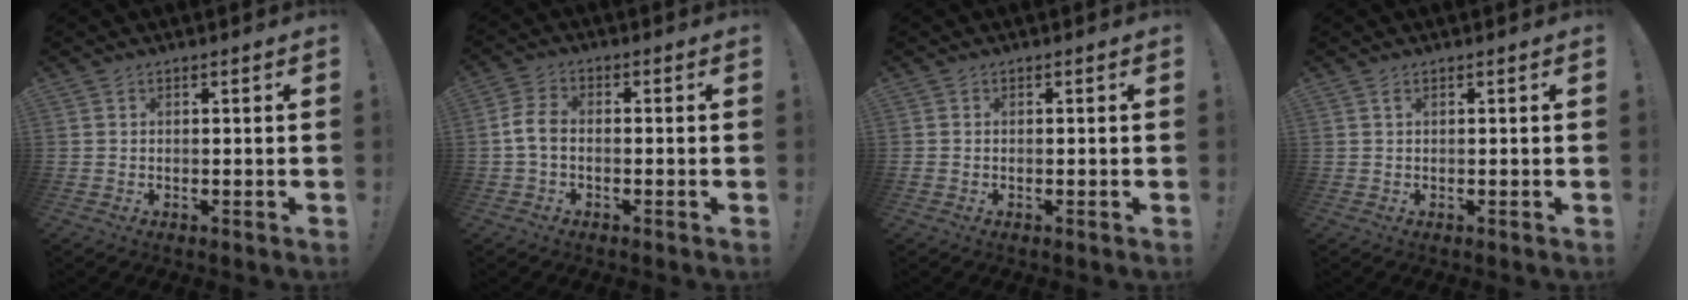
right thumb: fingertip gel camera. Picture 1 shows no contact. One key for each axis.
{"total": 5.3, "fx": -1.0, "fy": 3.3, "fz": 4.0, "tx": -0.088, "ty": 0.008, "tz": -0.017}
{"total": 0.0}
{"total": 0.9, "fx": 0.3, "fy": 0.2, "fz": 0.8, "tx": -0.016, "ty": 0.001, "tz": 0.005}